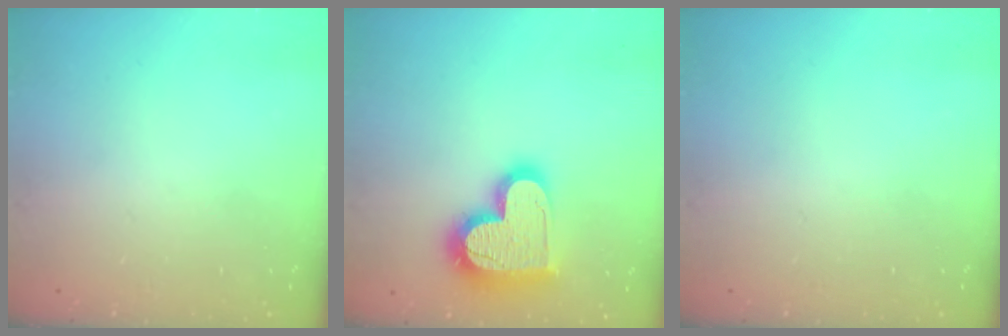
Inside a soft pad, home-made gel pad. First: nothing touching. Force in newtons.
{"total": 20.0, "press": 19.9, "slide": 1.4}
{"total": 0.0}